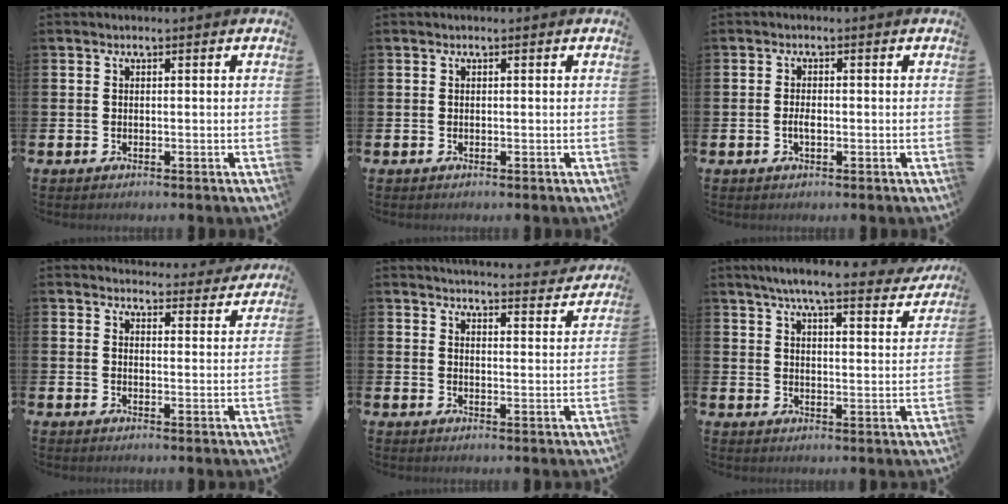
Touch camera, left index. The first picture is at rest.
{"total": 0.0}
{"total": 1.5, "force": [-0.3, 0.7, 1.3], "torque": [-0.022, 0.000, -0.007]}
{"total": 3.9, "force": [3.9, 0.7, 0.0], "torque": [0.005, -0.031, 0.066]}
{"total": 4.5, "force": [4.4, 0.1, 0.5], "torque": [-0.012, -0.036, 0.076]}
{"total": 6.7, "force": [6.0, 0.5, 2.8], "torque": [-0.064, -0.032, 0.102]}